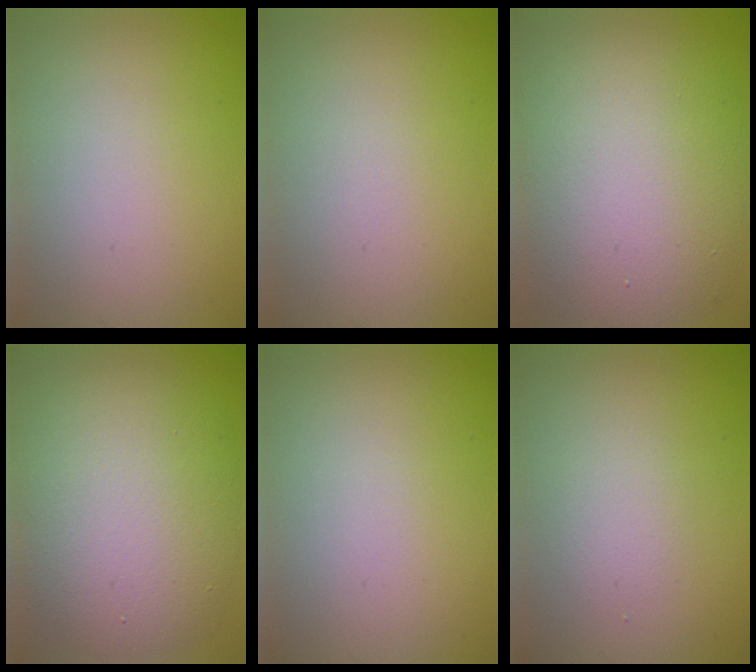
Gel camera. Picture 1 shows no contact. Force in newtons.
{"total": 0.0}
{"total": 11.9, "press": 11.9, "slide": 1.1}
{"total": 9.7, "press": 9.7, "slide": 0.9}
{"total": 0.0}
{"total": 1.4, "press": 1.4, "slide": 0.0}